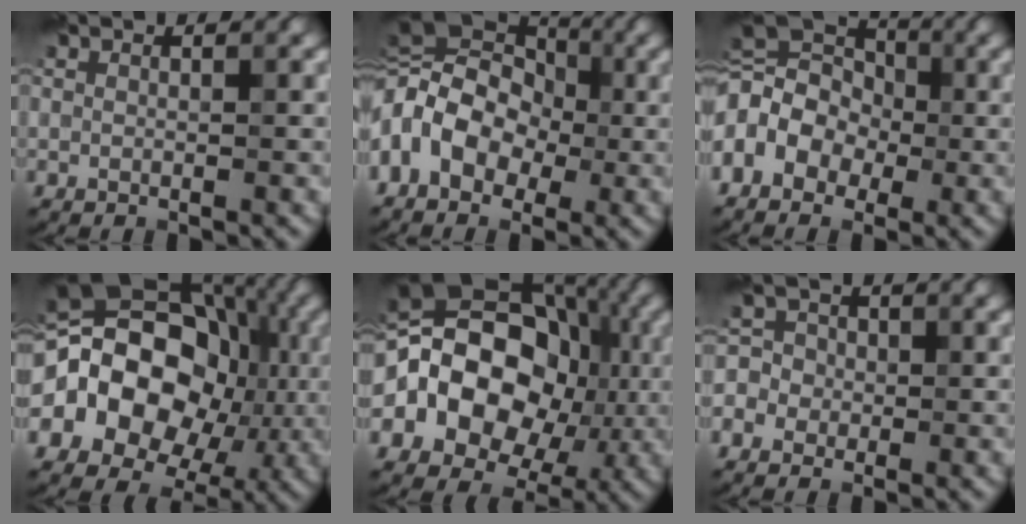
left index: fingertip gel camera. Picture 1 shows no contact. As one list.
[{"total": 13.0, "force": [-0.6, 9.9, 8.4], "torque": [-0.147, 0.026, -0.059]}, {"total": 8.2, "force": [-1.2, 6.2, 5.2], "torque": [-0.097, 0.016, -0.039]}, {"total": 16.9, "force": [-0.6, 12.9, 10.8], "torque": [-0.180, 0.025, -0.029]}, {"total": 15.0, "force": [-0.8, 11.2, 9.8], "torque": [-0.162, 0.023, -0.029]}, {"total": 4.3, "force": [-1.5, 3.8, 1.1], "torque": [-0.006, 0.013, -0.050]}]